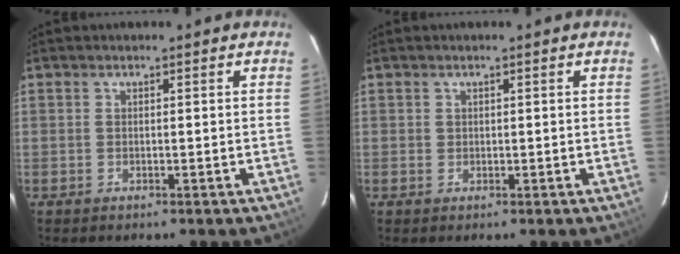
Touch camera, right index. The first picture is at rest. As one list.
[{"total": 0.6, "force": [0.1, 0.6, 0.1], "torque": [0.001, 0.002, 0.003]}]